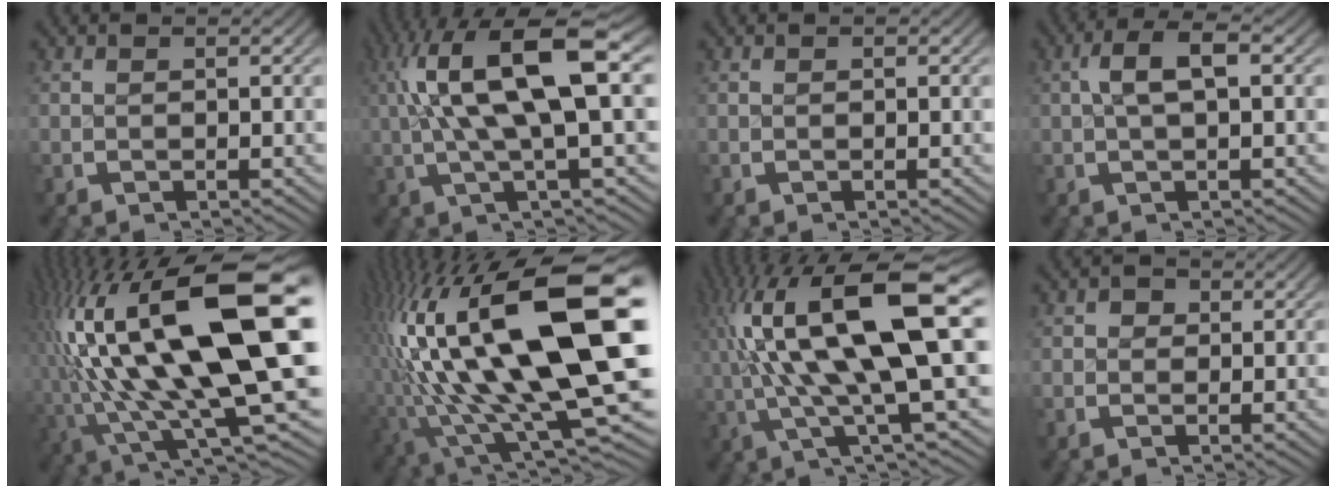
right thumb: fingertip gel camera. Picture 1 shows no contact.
{"total": 11.6, "force": [1.7, 5.0, 10.3], "torque": [-0.188, 0.000, 0.024]}
{"total": 0.0}
{"total": 3.9, "force": [0.8, 1.6, 3.5], "torque": [-0.063, 0.010, 0.011]}
{"total": 21.4, "force": [0.2, 10.5, 18.6], "torque": [-0.342, -0.047, 0.031]}
{"total": 23.3, "force": [-1.2, 11.4, 20.2], "torque": [-0.371, -0.062, 0.015]}
{"total": 17.4, "force": [1.6, 7.7, 15.5], "torque": [-0.281, -0.017, 0.033]}
{"total": 1.5, "force": [0.2, 1.4, 0.5], "torque": [-0.006, -0.004, 0.000]}